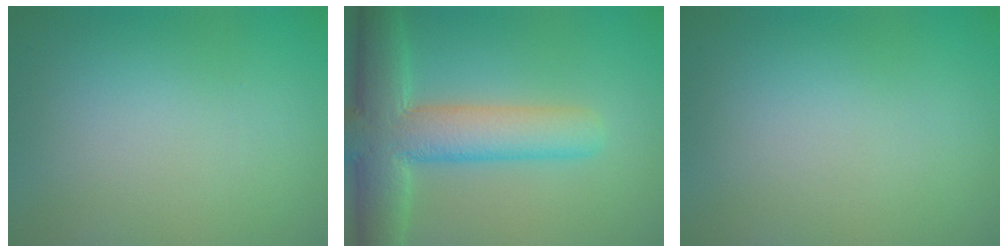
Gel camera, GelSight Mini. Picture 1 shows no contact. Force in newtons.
{"total": 8.7, "press": 8.7, "slide": 0.5}
{"total": 0.0}